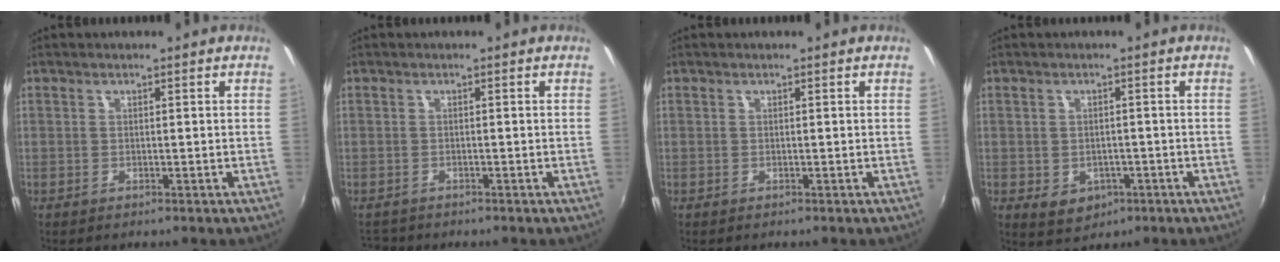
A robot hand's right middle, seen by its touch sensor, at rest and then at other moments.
{"total": 1.9, "force": [-1.8, 0.6, 0.3], "torque": [-0.010, -0.007, -0.030]}
{"total": 0.0}
{"total": 5.4, "force": [-1.9, 4.2, 2.7], "torque": [-0.057, -0.008, -0.016]}